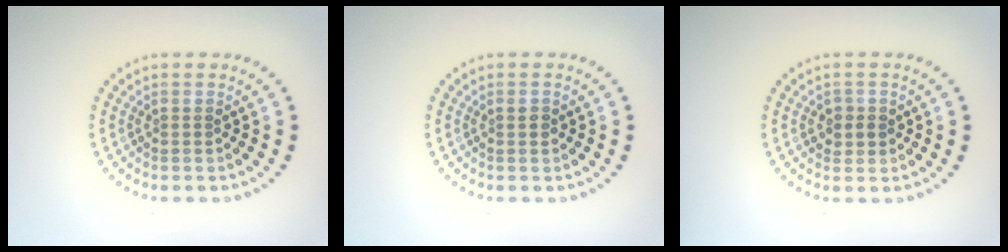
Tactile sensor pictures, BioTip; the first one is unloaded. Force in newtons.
{"total": 0.7, "press": 0.7, "slide": 0.2}
{"total": 1.5, "press": 1.4, "slide": 0.7}